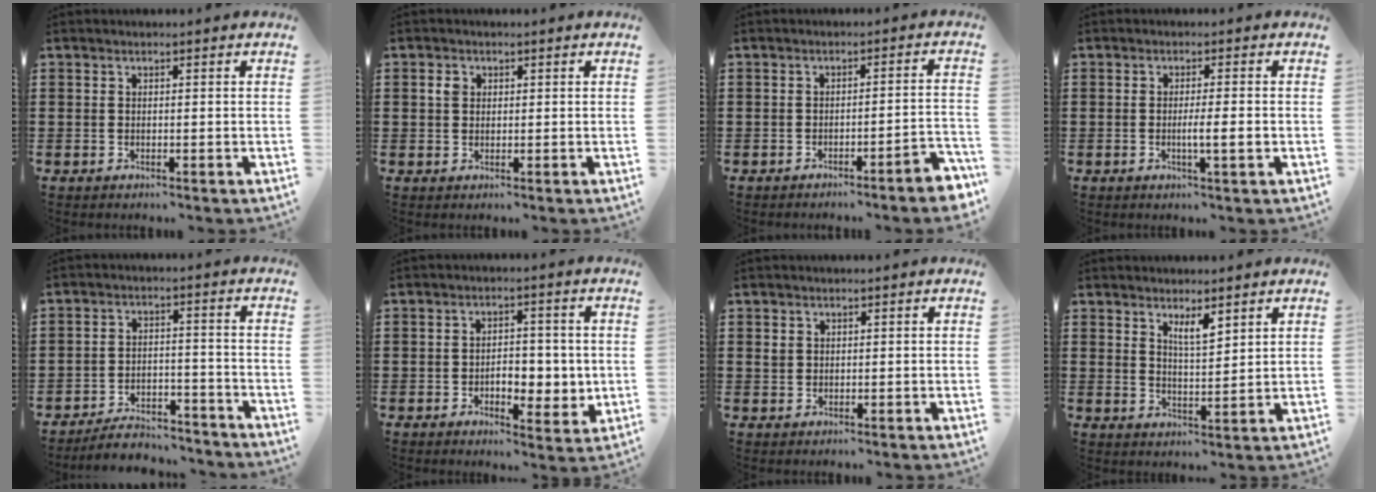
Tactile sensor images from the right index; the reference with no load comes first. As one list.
[{"total": 1.7, "force": [0.5, 1.3, 0.9], "torque": [-0.020, 0.008, 0.009]}, {"total": 3.5, "force": [-2.9, -0.2, 1.9], "torque": [-0.032, -0.010, -0.058]}, {"total": 3.1, "force": [-0.7, 0.1, 3.0], "torque": [-0.051, -0.004, -0.014]}, {"total": 5.2, "force": [-5.0, 1.1, 0.9], "torque": [-0.022, 0.008, -0.100]}, {"total": 5.2, "force": [-0.8, 3.3, 3.9], "torque": [-0.061, 0.003, -0.019]}, {"total": 0.9, "force": [0.4, 0.8, 0.3], "torque": [-0.007, 0.002, 0.010]}, {"total": 3.5, "force": [2.7, 0.8, 2.1], "torque": [-0.038, -0.003, 0.046]}]